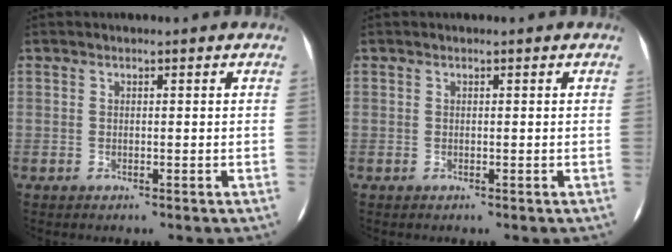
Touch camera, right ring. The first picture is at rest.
{"total": 0.0}